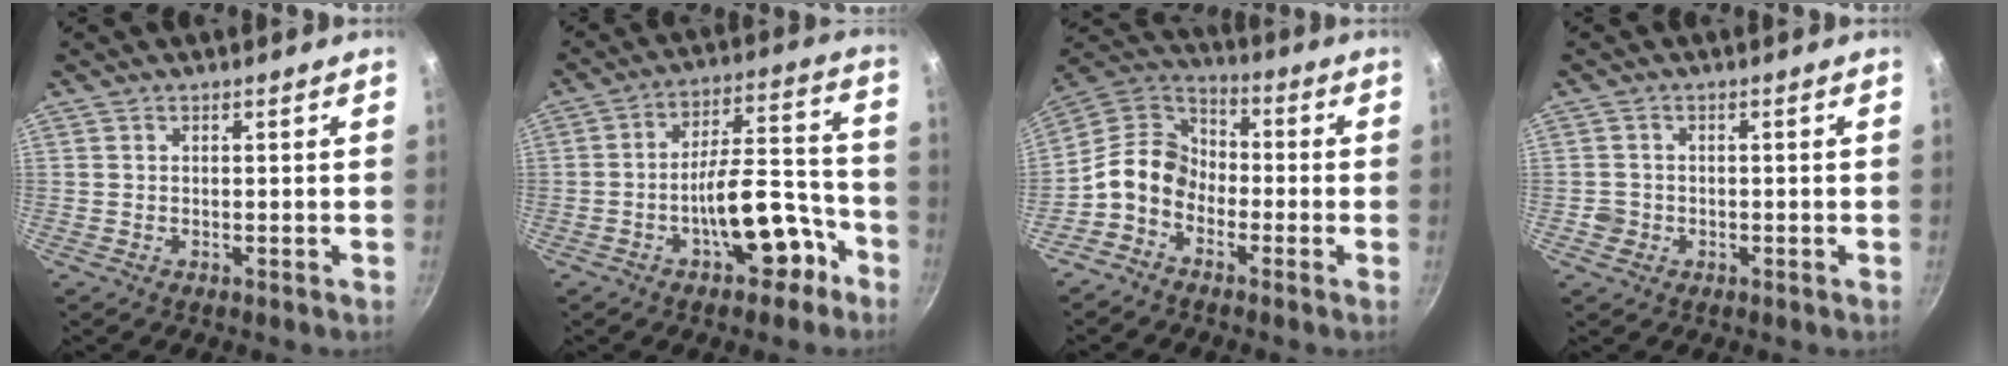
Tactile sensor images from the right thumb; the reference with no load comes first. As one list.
[{"total": 14.1, "force": [-6.6, 6.4, 10.7], "torque": [-0.115, 0.083, -0.087]}, {"total": 11.0, "force": [-3.7, 8.5, 5.9], "torque": [-0.080, 0.056, -0.102]}, {"total": 2.3, "force": [-0.8, 2.1, 0.5], "torque": [0.000, 0.011, -0.009]}]